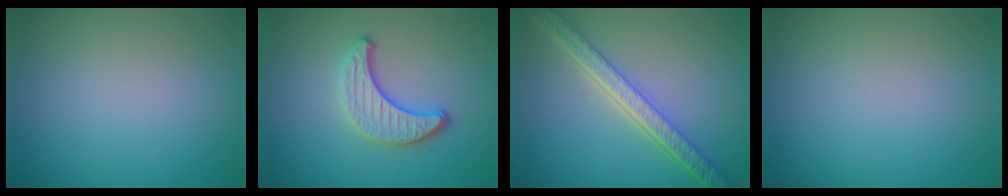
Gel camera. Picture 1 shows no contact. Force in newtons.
{"total": 3.8, "press": 3.0, "slide": 2.3}
{"total": 5.6, "press": 4.3, "slide": 3.6}
{"total": 0.0}